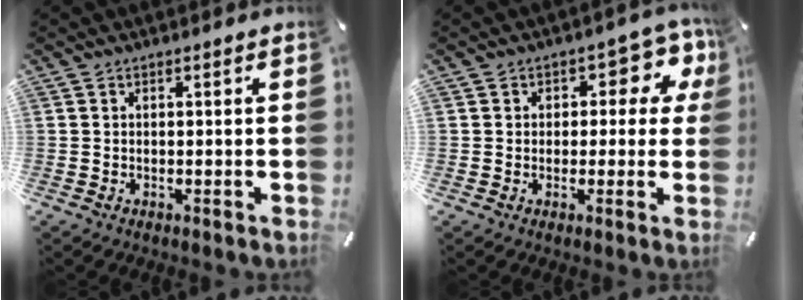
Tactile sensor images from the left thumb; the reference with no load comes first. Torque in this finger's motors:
{"motor_torque": [0.21, 0.24, 0.29, 0.23, 0.01]}